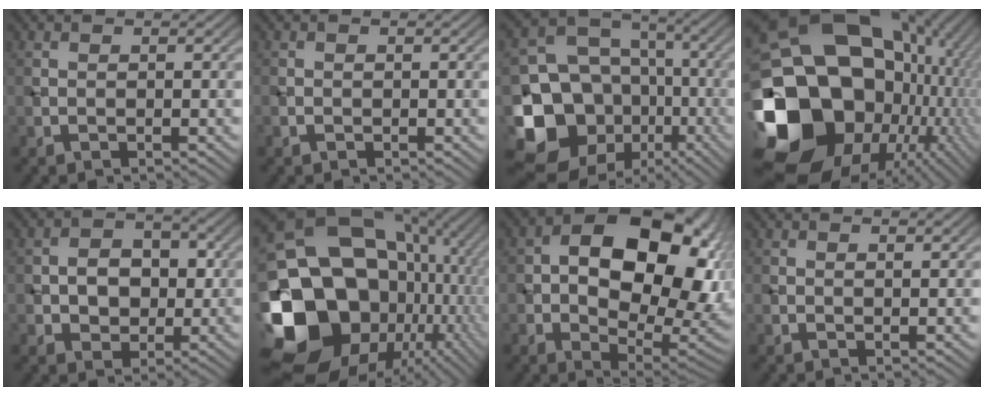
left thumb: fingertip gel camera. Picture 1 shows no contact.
{"total": 0.5, "force": [-0.2, 0.4, 0.2], "torque": [-0.003, -0.003, -0.005]}
{"total": 18.7, "force": [-5.9, 16.0, 7.5], "torque": [-0.190, -0.031, -0.101]}
{"total": 23.0, "force": [-0.3, 18.3, 13.9], "torque": [-0.334, -0.070, 0.052]}
{"total": 5.2, "force": [-0.1, 4.1, 3.2], "torque": [-0.048, 0.004, -0.014]}
{"total": 21.5, "force": [-1.8, 17.4, 12.5], "torque": [-0.302, -0.030, 0.002]}
{"total": 17.8, "force": [2.7, 11.0, 13.7], "torque": [-0.192, -0.006, 0.050]}
{"total": 0.8, "force": [0.6, -0.1, 0.6], "torque": [-0.010, 0.004, 0.011]}